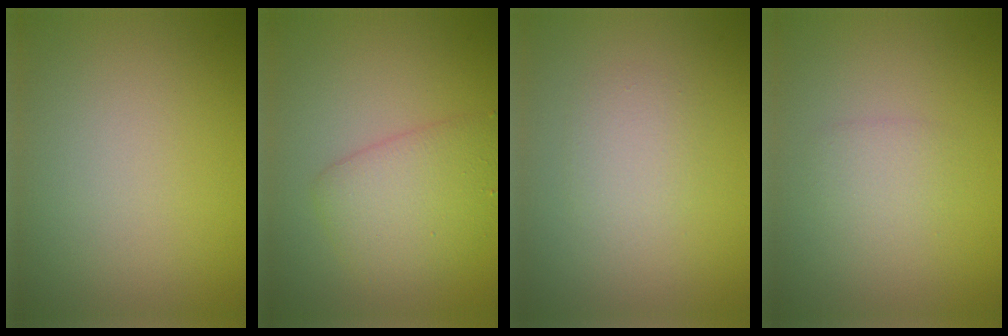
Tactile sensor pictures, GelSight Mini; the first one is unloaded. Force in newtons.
{"total": 3.8, "press": 3.8, "slide": 0.1}
{"total": 1.7, "press": 1.7, "slide": 0.1}
{"total": 1.4, "press": 1.4, "slide": 0.0}